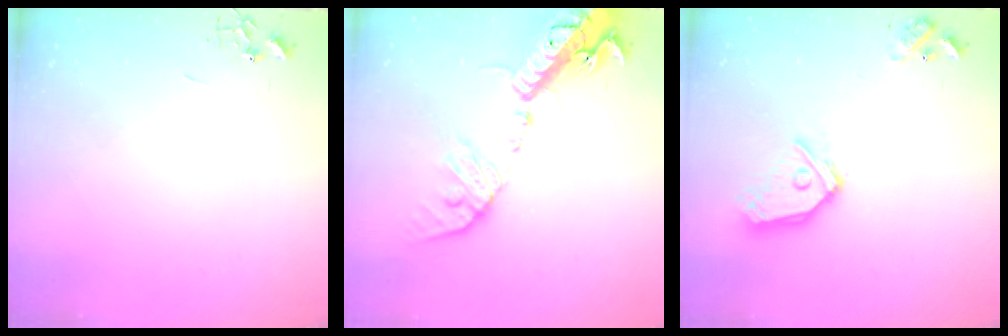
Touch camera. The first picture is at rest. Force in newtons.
{"total": 21.1, "press": 20.7, "slide": 4.1}
{"total": 15.0, "press": 14.9, "slide": 2.2}